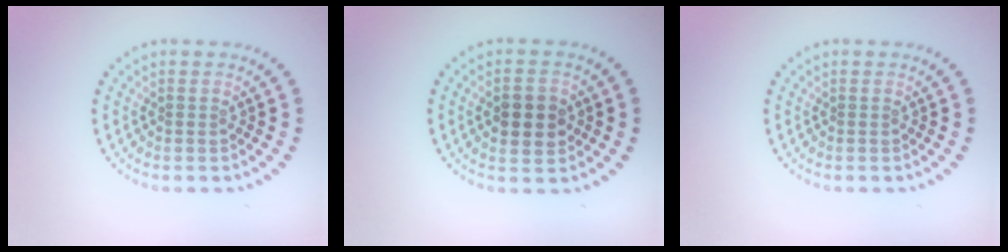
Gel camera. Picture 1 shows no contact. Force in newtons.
{"total": 3.8, "press": 3.8, "slide": 0.1}
{"total": 0.0}